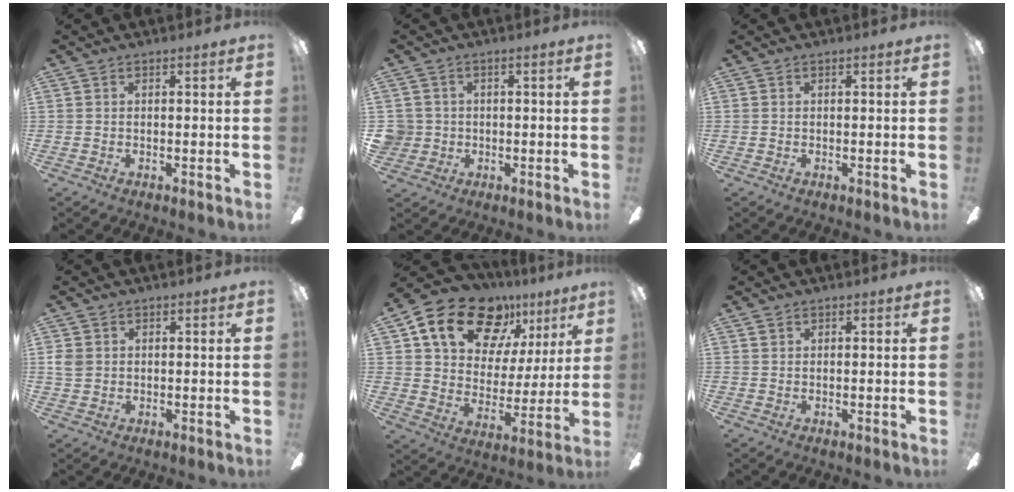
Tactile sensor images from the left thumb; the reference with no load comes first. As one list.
[{"total": 3.7, "force": [-0.1, 3.7, 0.3], "torque": [-0.022, 0.007, 0.000]}, {"total": 0.0}, {"total": 3.5, "force": [0.8, 3.0, 1.5], "torque": [-0.022, 0.003, 0.016]}, {"total": 19.6, "force": [12.5, 11.9, 9.3], "torque": [-0.162, -0.066, 0.226]}, {"total": 0.8, "force": [0.7, 0.4, 0.0], "torque": [0.008, -0.004, 0.012]}]